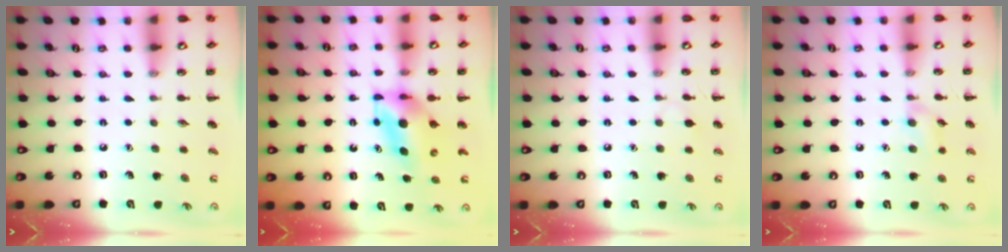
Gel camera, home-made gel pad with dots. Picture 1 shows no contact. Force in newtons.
{"total": 5.7, "press": 5.6, "slide": 0.9}
{"total": 5.1, "press": 4.8, "slide": 1.6}
{"total": 7.3, "press": 7.0, "slide": 2.0}